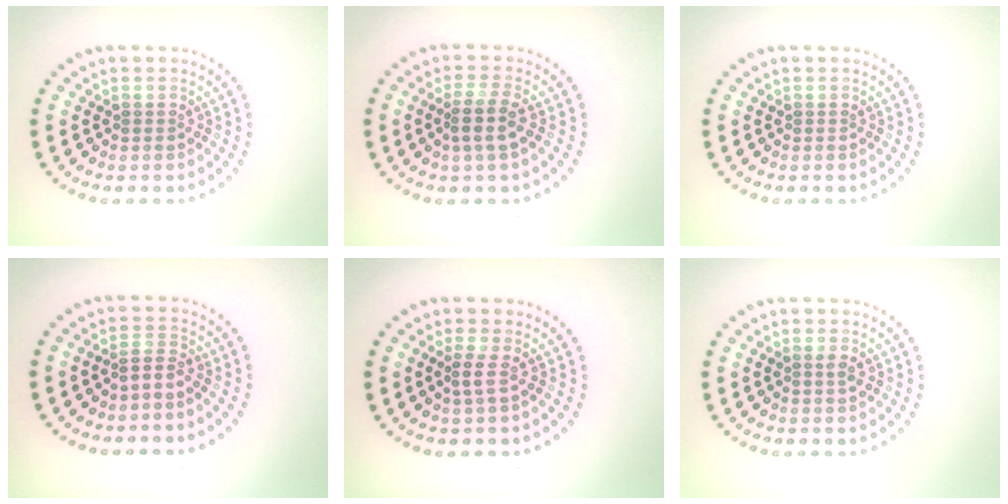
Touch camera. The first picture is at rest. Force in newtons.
{"total": 2.5, "press": 2.1, "slide": 1.3}
{"total": 0.0}
{"total": 1.6, "press": 1.0, "slide": 1.2}
{"total": 1.1, "press": 0.9, "slide": 0.7}
{"total": 0.8, "press": 0.8, "slide": 0.1}